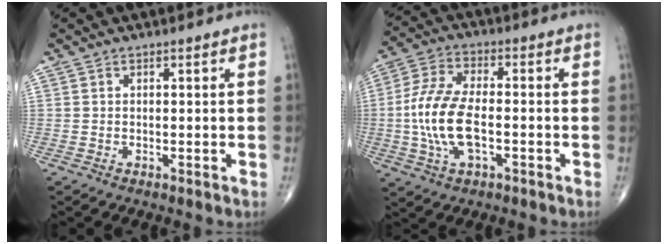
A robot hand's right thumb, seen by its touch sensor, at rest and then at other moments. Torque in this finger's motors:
{"motor_torque": [0.08, 1.11, 1.43, 0.11, 0.54]}